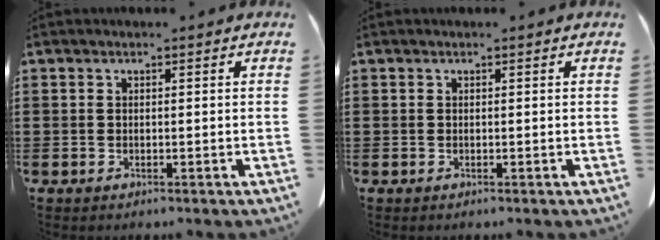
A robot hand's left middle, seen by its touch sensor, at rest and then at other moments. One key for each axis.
{"total": 0.0}